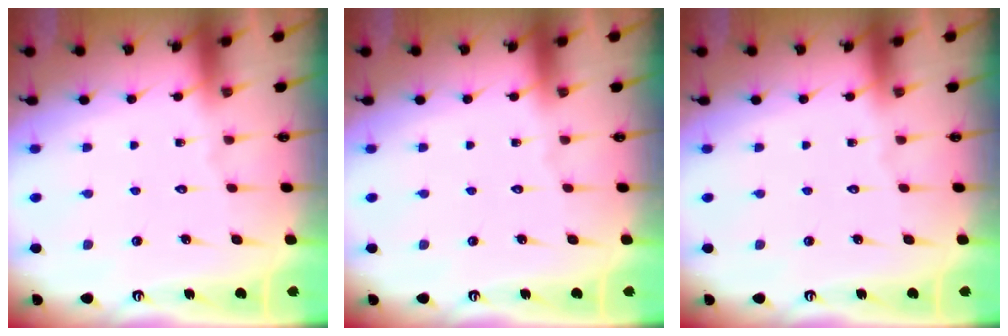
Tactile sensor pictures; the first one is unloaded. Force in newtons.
{"total": 0.0}
{"total": 0.0}